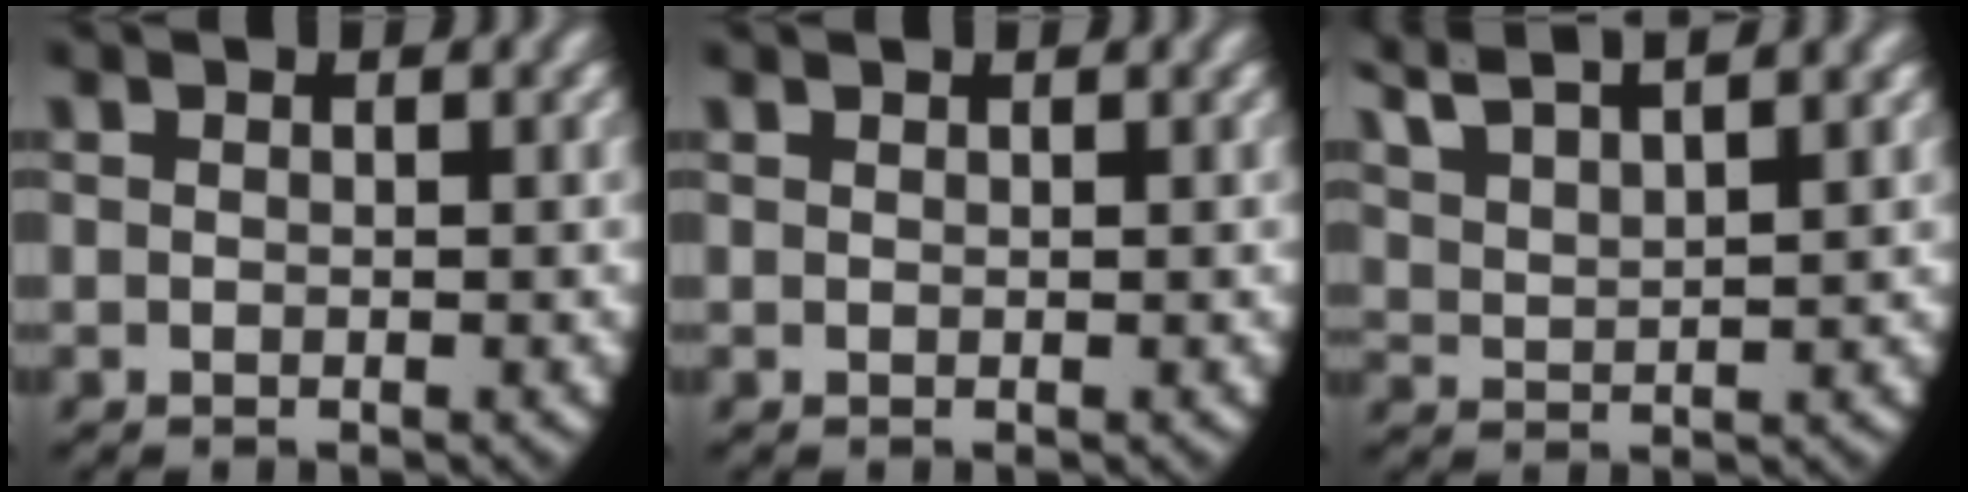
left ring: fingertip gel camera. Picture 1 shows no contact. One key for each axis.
{"total": 0.6, "fx": 0.4, "fy": -0.4, "fz": 0.0, "tx": 0.004, "ty": -0.003, "tz": 0.011}
{"total": 5.3, "fx": 4.3, "fy": 1.6, "fz": 2.6, "tx": -0.073, "ty": 0.003, "tz": 0.079}